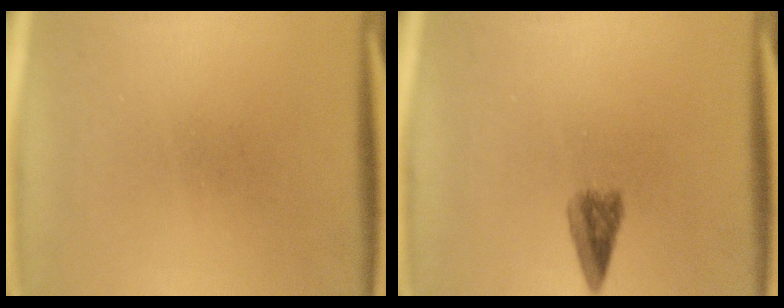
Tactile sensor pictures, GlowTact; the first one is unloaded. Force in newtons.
{"total": 3.0}